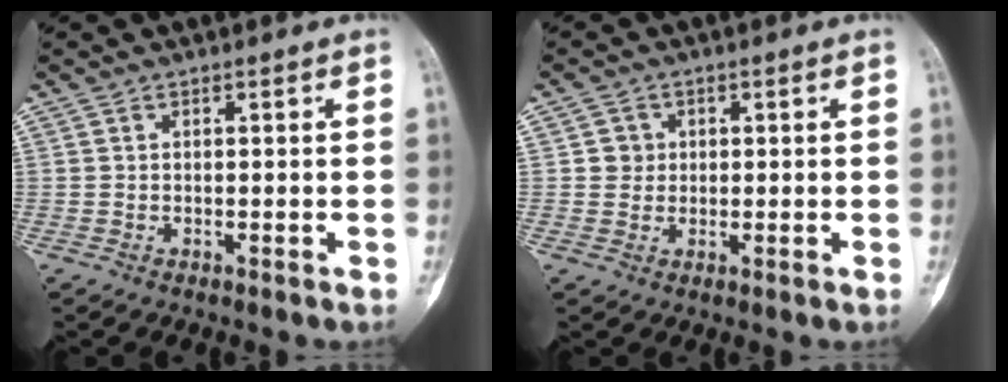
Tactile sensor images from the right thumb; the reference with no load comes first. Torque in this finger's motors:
{"motor_torque": [0.08, -0.12, 0.36, 0.16, 0.06]}